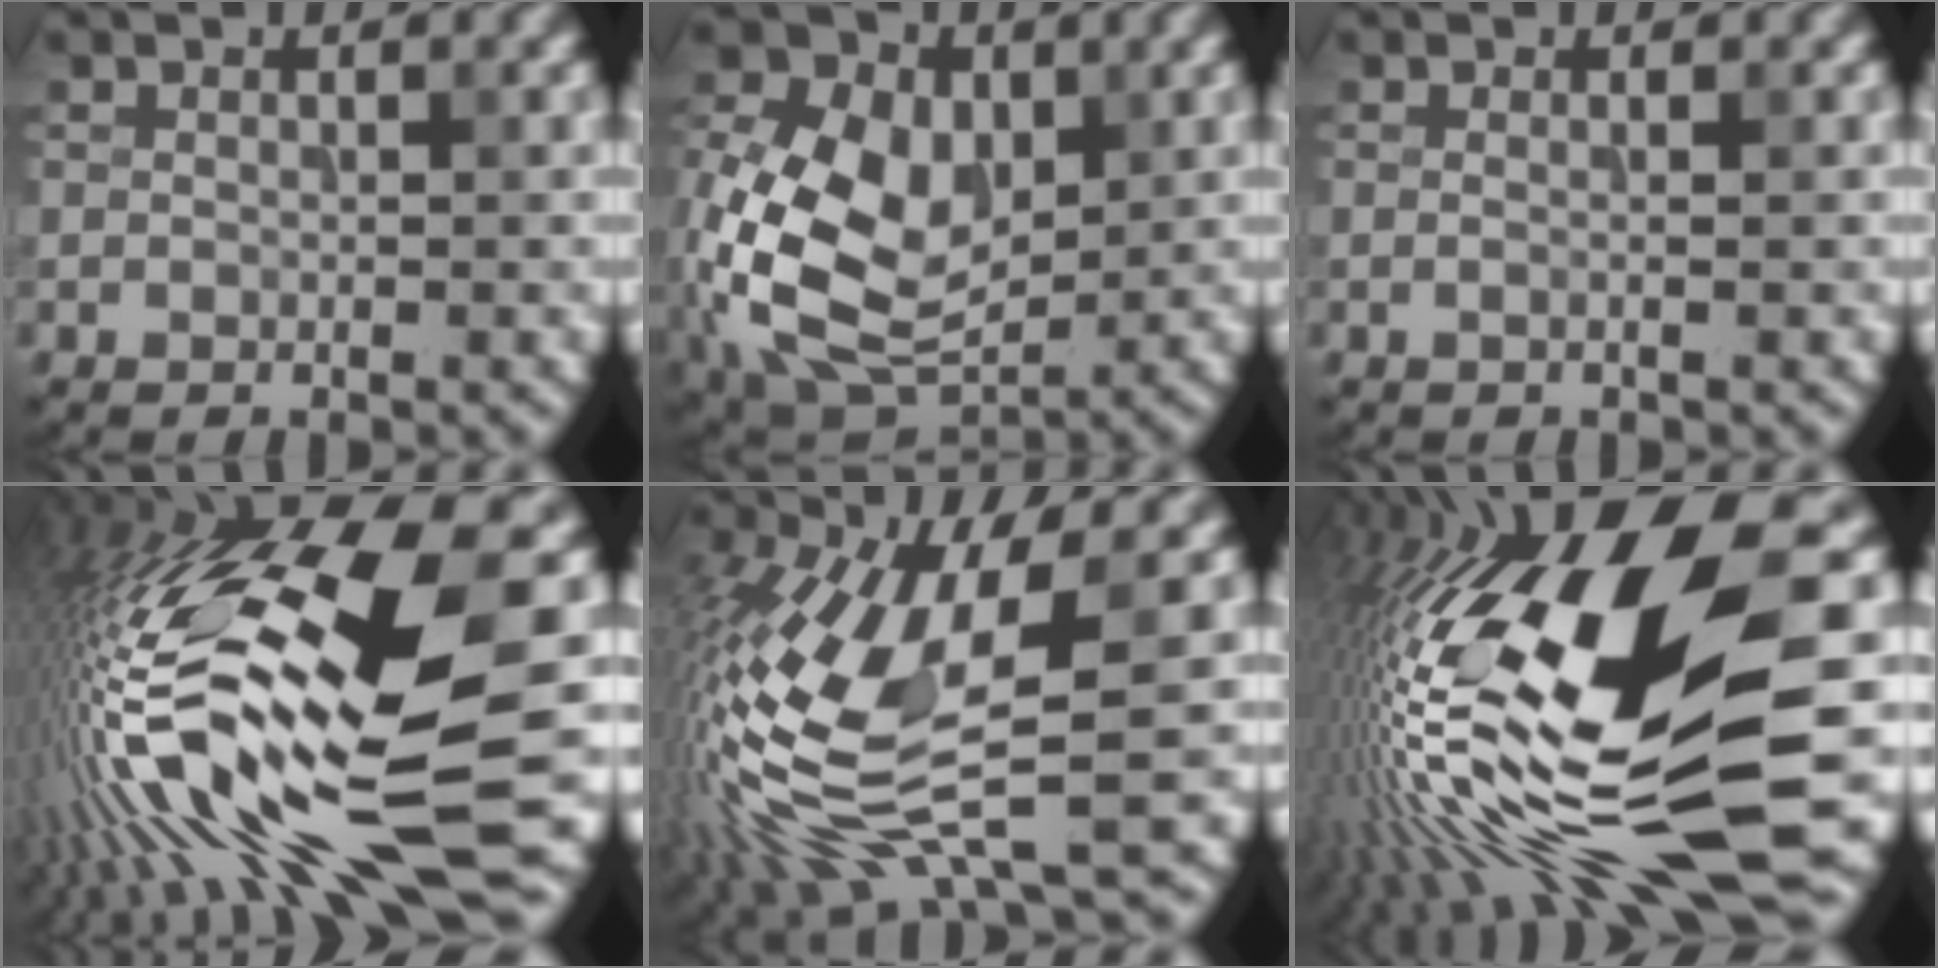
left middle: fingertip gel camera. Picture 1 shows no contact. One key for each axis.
{"total": 12.7, "fx": -0.5, "fy": 8.7, "fz": 9.2, "tx": -0.206, "ty": 0.001, "tz": -0.022}
{"total": 1.0, "fx": 0.0, "fy": 0.4, "fz": 0.9, "tx": -0.010, "ty": -0.006, "tz": -0.010}
{"total": 18.1, "fx": -2.8, "fy": 4.5, "fz": 17.3, "tx": -0.329, "ty": 0.011, "tz": -0.053}
{"total": 12.3, "fx": -2.3, "fy": 4.2, "fz": 11.3, "tx": -0.249, "ty": -0.008, "tz": -0.046}
{"total": 18.6, "fx": -0.9, "fy": 4.0, "fz": 18.2, "tx": -0.331, "ty": -0.007, "tz": -0.021}